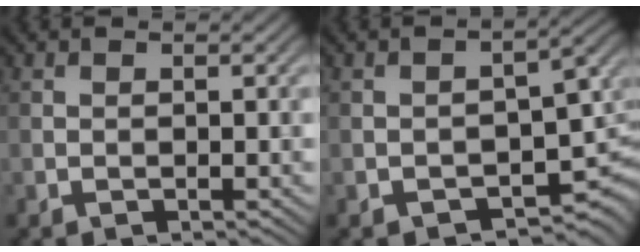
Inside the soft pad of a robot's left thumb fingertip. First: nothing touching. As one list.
[{"total": 7.3, "force": [-2.7, 4.1, 5.3], "torque": [-0.060, -0.016, -0.039]}]